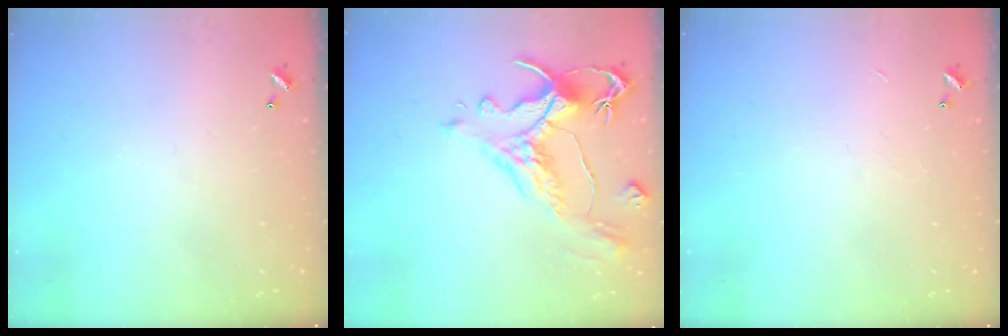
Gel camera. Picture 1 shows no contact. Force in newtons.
{"total": 1.2, "press": 0.2, "slide": 1.2}
{"total": 2.2, "press": 2.2, "slide": 0.3}